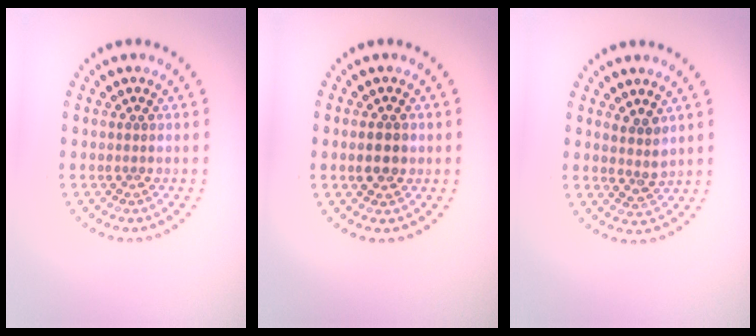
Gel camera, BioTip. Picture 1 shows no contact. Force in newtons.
{"total": 2.3, "press": 2.3, "slide": 0.2}
{"total": 1.9, "press": 1.5, "slide": 1.2}